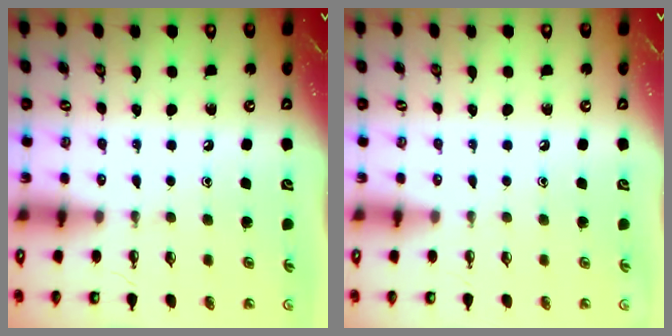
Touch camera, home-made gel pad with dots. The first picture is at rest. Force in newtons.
{"total": 0.0}